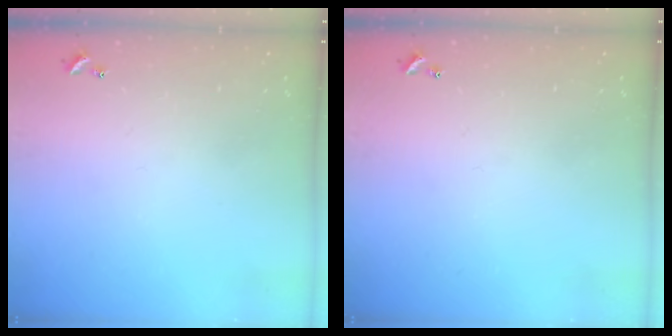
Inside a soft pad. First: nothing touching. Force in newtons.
{"total": 0.0}